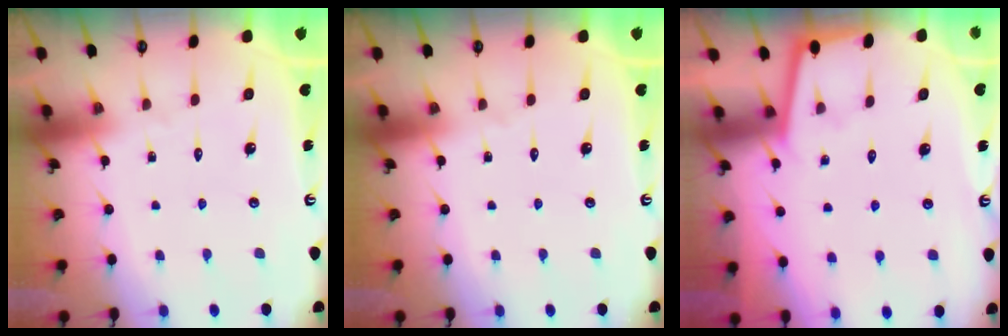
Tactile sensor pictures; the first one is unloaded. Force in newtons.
{"total": 0.0}
{"total": 1.8, "press": 1.8, "slide": 0.4}